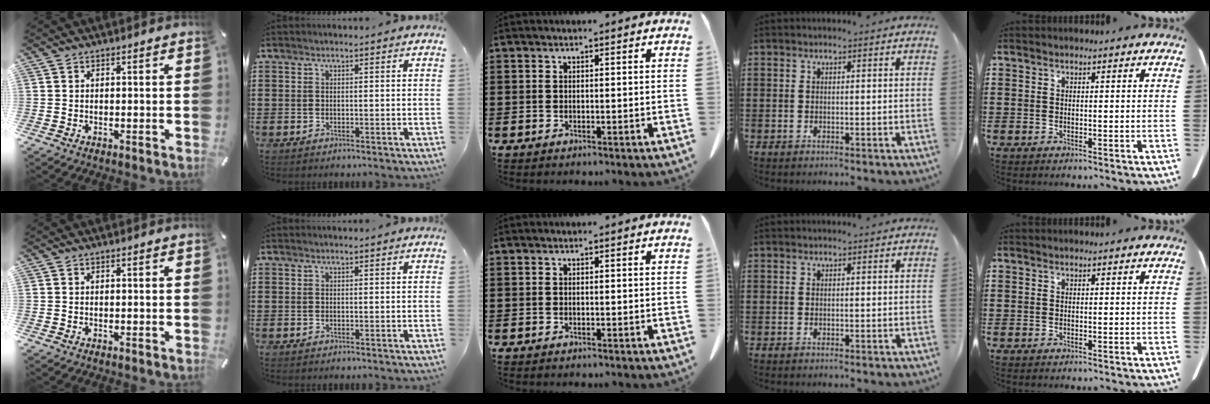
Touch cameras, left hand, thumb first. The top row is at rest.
{}